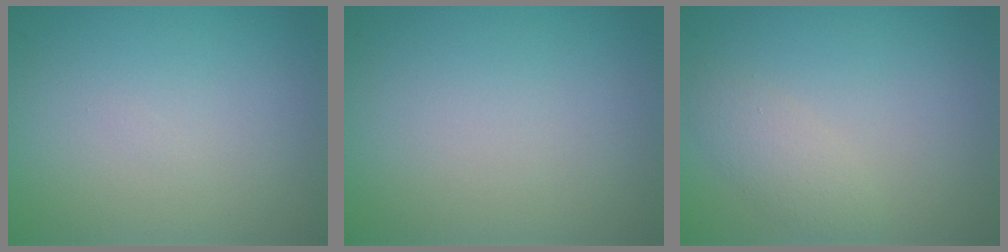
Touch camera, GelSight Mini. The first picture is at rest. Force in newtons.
{"total": 0.0}
{"total": 2.0, "press": 2.0, "slide": 0.1}